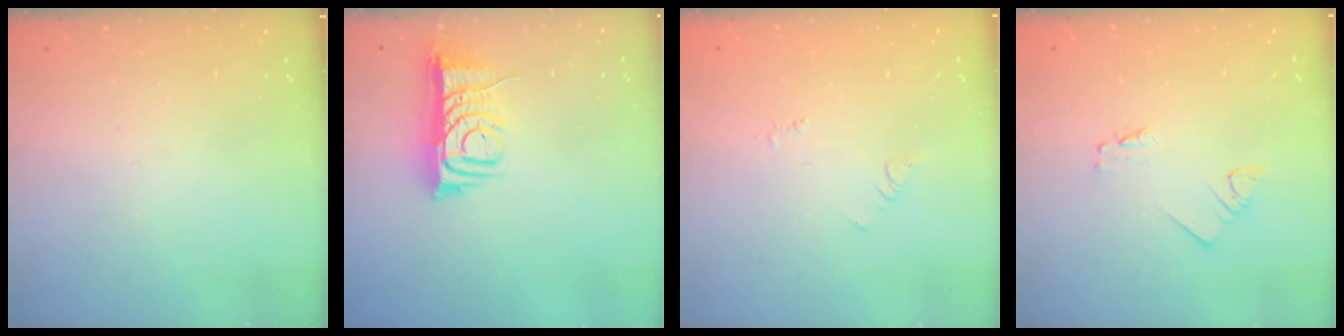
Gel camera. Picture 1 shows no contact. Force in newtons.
{"total": 8.5, "press": 8.4, "slide": 0.4}
{"total": 2.9, "press": 2.9, "slide": 0.4}
{"total": 1.2, "press": 1.2, "slide": 0.1}